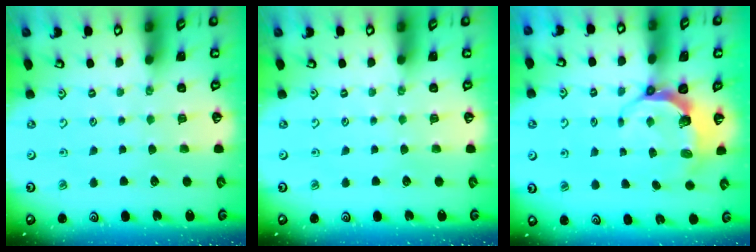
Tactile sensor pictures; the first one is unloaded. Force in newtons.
{"total": 0.0}
{"total": 7.4, "press": 6.2, "slide": 4.1}